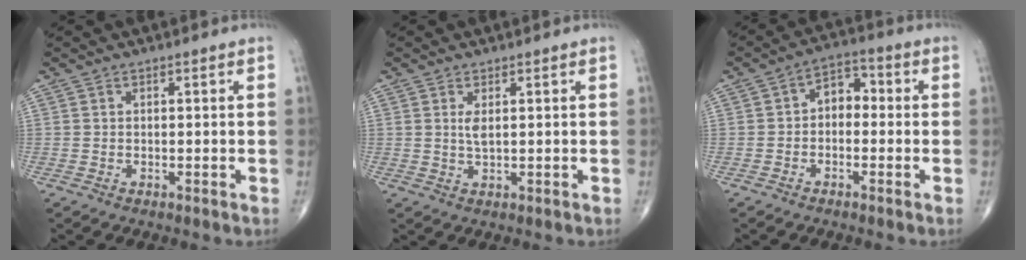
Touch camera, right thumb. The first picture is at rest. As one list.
[{"total": 2.1, "force": [0.6, 0.6, 1.9], "torque": [-0.040, -0.006, 0.018]}, {"total": 5.6, "force": [-0.4, 3.8, 4.0], "torque": [-0.039, 0.026, -0.020]}]